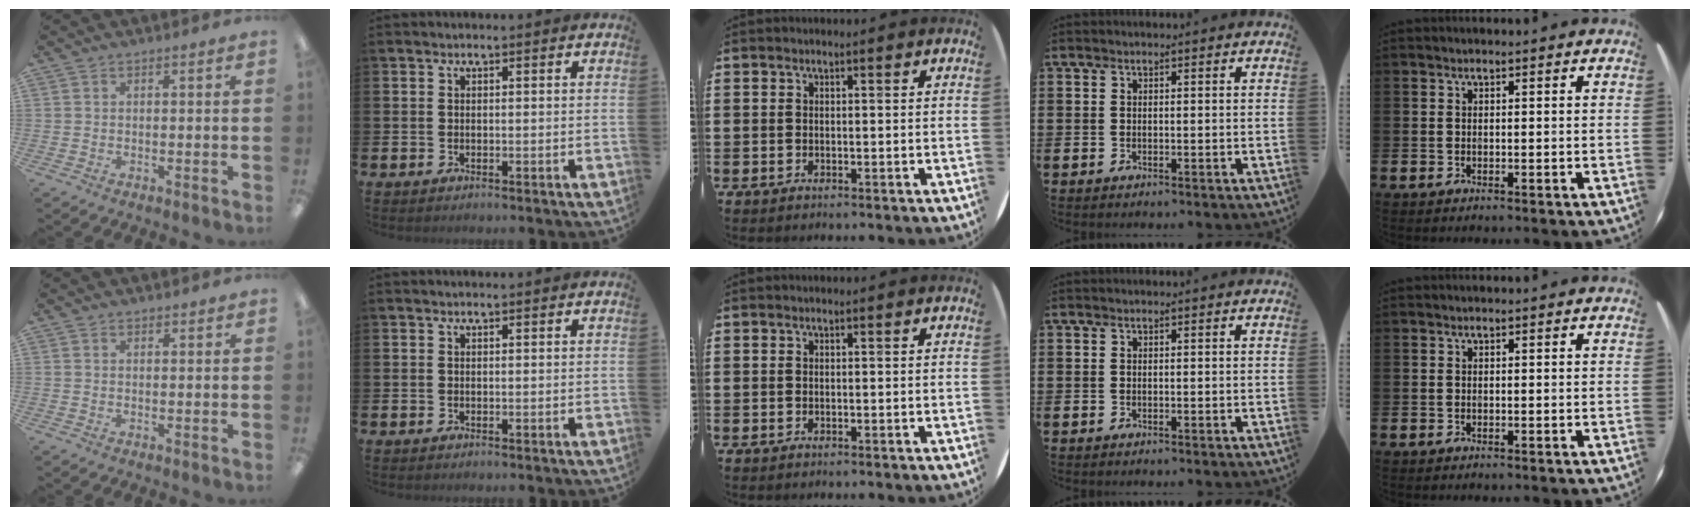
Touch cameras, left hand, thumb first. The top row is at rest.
{"thumb": {"total": 1.1, "force": [1.0, 0.5, 0.0], "torque": [-0.001, -0.001, 0.020]}}